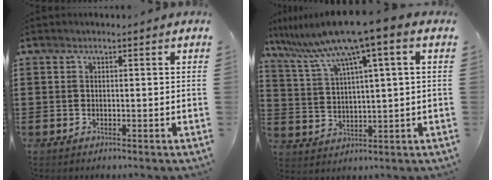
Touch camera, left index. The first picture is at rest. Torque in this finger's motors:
{"motor_torque": [0.67, 0.57, 1.05, 0.21]}